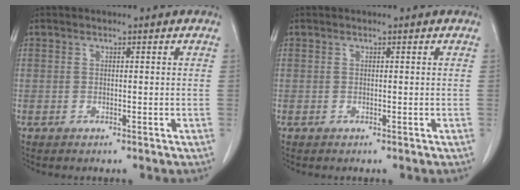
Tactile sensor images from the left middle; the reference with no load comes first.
{"total": 0.0}